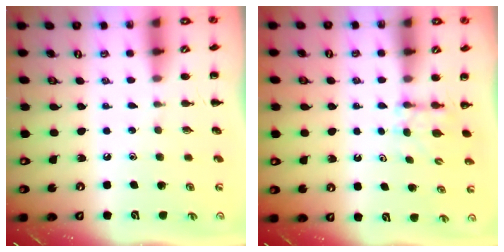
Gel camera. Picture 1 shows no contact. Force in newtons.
{"total": 3.5, "press": 3.3, "slide": 1.2}